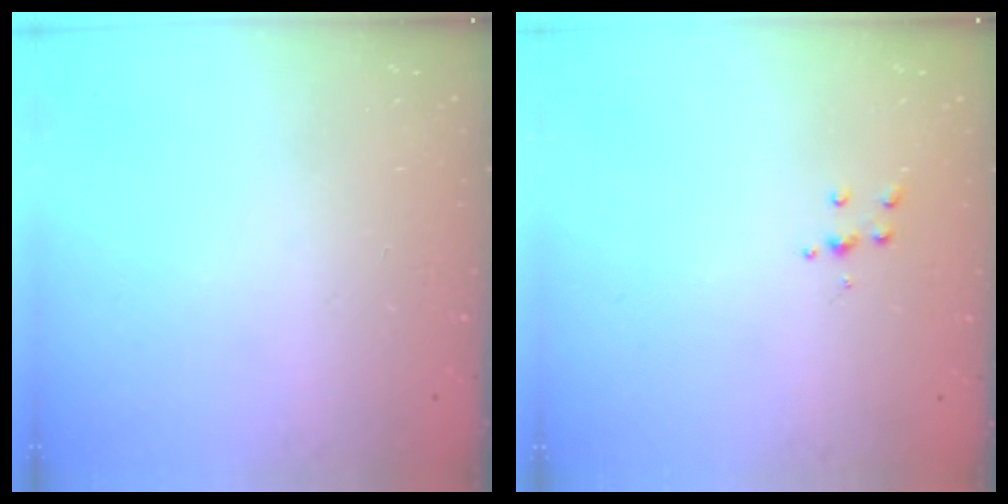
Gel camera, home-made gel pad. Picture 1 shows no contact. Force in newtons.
{"total": 3.5, "press": 3.5, "slide": 0.3}